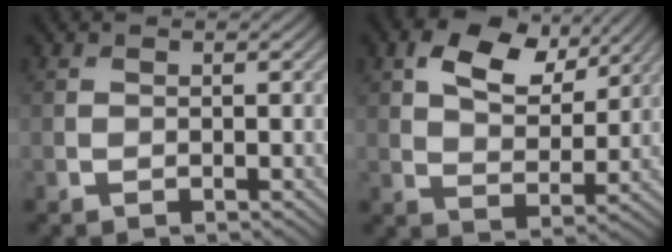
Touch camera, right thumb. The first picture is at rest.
{"total": 8.6, "force": [4.4, 4.8, 5.6], "torque": [-0.112, -0.001, 0.080]}